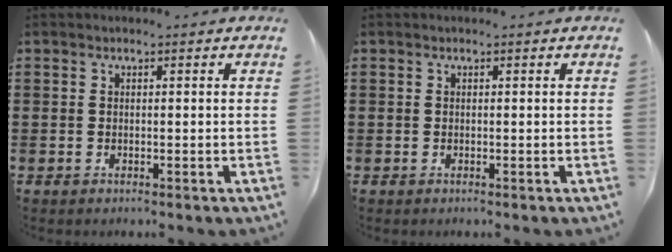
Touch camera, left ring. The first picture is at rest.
{"total": 0.0}